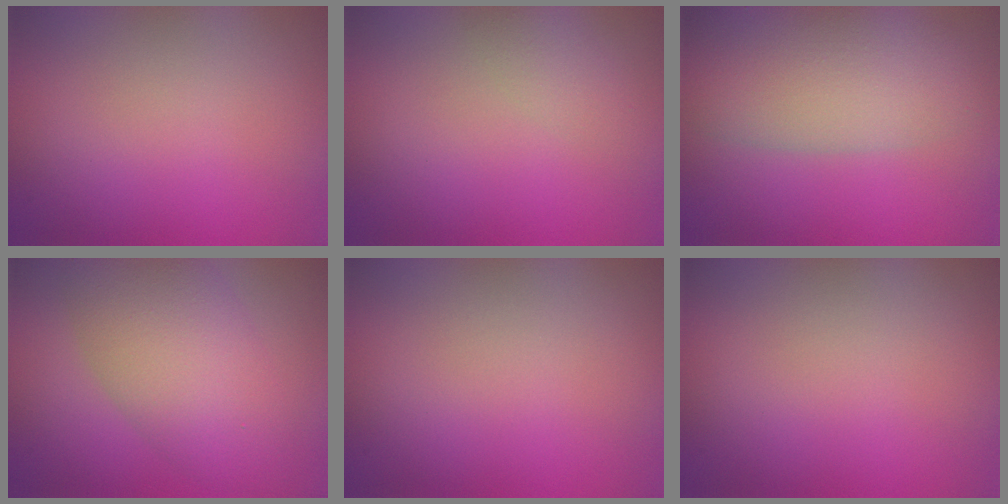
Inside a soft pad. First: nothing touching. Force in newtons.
{"total": 1.5, "press": 1.5, "slide": 0.1}
{"total": 8.1, "press": 8.1, "slide": 0.8}
{"total": 8.1, "press": 8.1, "slide": 0.4}
{"total": 0.0}
{"total": 0.0}